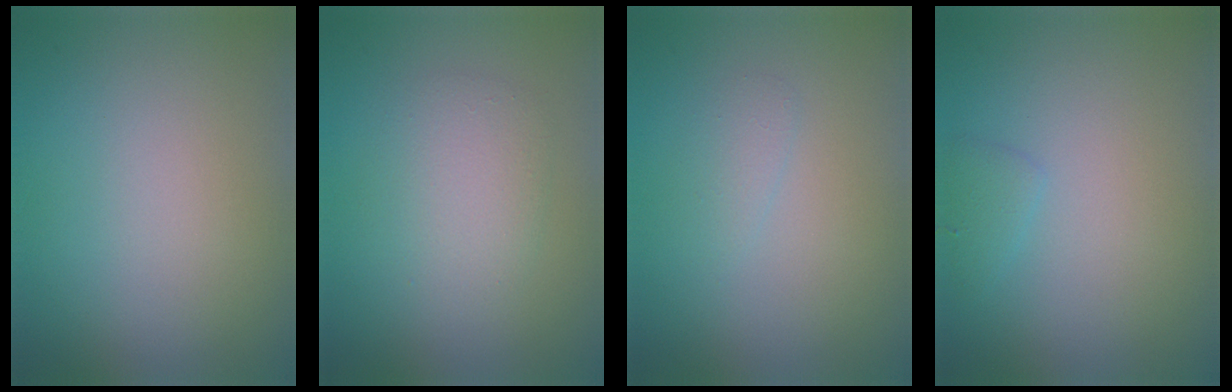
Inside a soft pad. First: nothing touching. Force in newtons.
{"total": 2.9, "press": 2.9, "slide": 0.1}
{"total": 1.0, "press": 1.0, "slide": 0.0}
{"total": 1.1, "press": 1.1, "slide": 0.0}